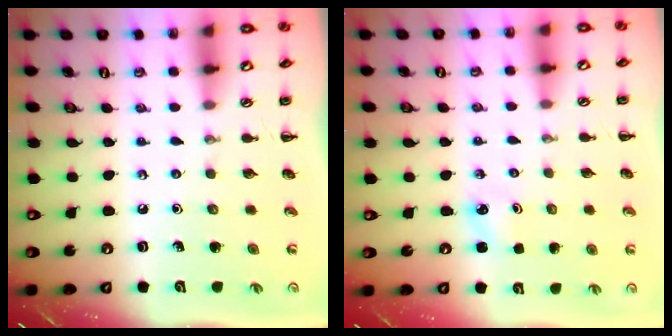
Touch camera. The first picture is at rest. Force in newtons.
{"total": 2.5, "press": 2.4, "slide": 0.8}